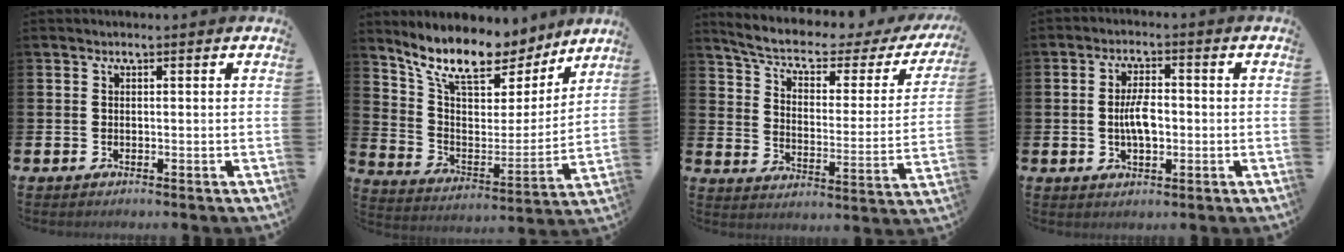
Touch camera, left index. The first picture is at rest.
{"total": 12.6, "force": [10.7, 4.6, 4.8], "torque": [-0.135, -0.068, 0.191]}
{"total": 6.2, "force": [4.9, 2.0, 3.2], "torque": [-0.094, -0.033, 0.077]}
{"total": 4.5, "force": [-0.2, 2.1, 4.0], "torque": [-0.067, 0.002, -0.006]}